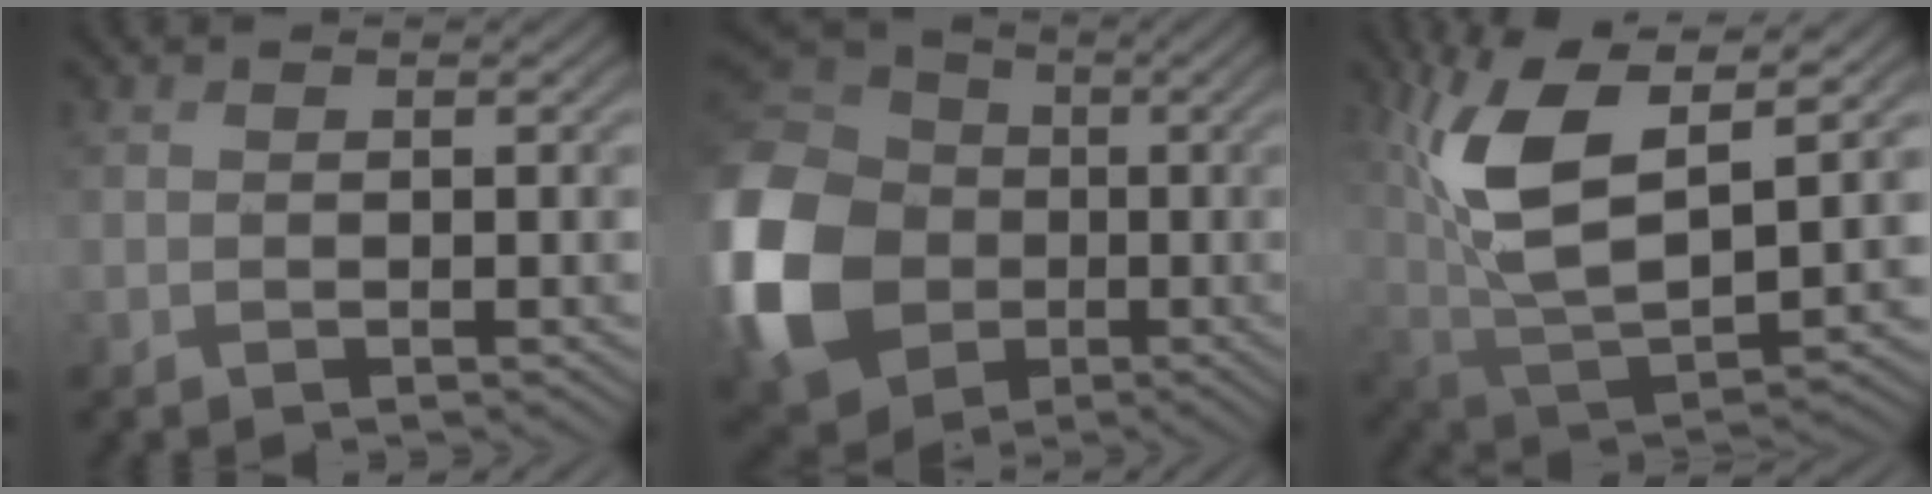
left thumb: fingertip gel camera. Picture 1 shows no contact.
{"total": 18.0, "force": [-3.7, 14.8, 9.6], "torque": [-0.293, -0.013, -0.088]}
{"total": 13.7, "force": [5.2, 5.8, 11.2], "torque": [-0.258, -0.002, 0.108]}